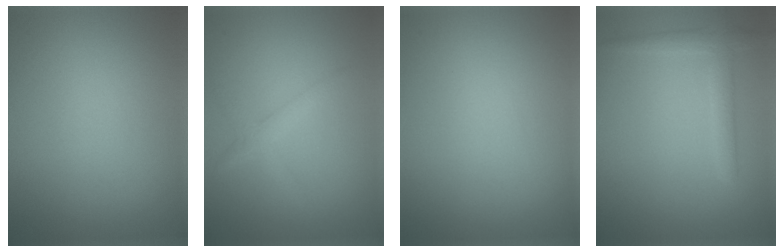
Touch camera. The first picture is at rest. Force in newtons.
{"total": 1.7, "press": 1.7, "slide": 0.1}
{"total": 0.0}
{"total": 2.3, "press": 2.3, "slide": 0.2}